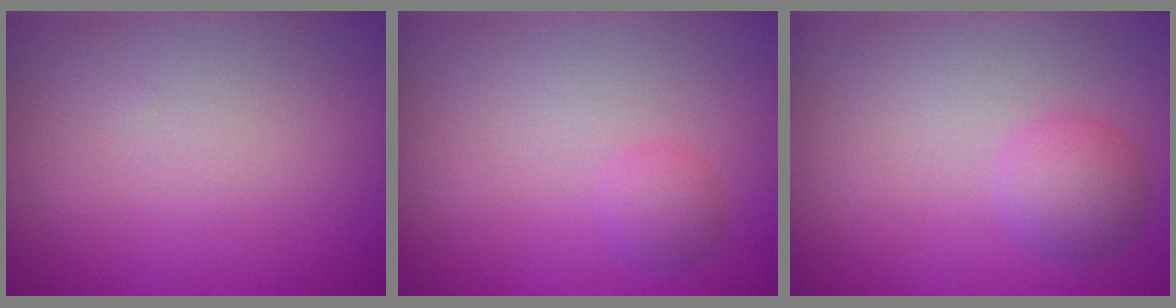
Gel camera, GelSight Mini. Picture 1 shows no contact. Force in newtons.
{"total": 1.3, "press": 1.3, "slide": 0.1}
{"total": 2.3, "press": 2.3, "slide": 0.1}